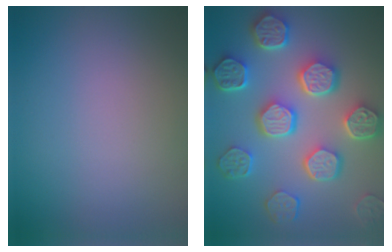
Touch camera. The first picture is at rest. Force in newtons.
{"total": 8.3, "press": 6.5, "slide": 5.2}